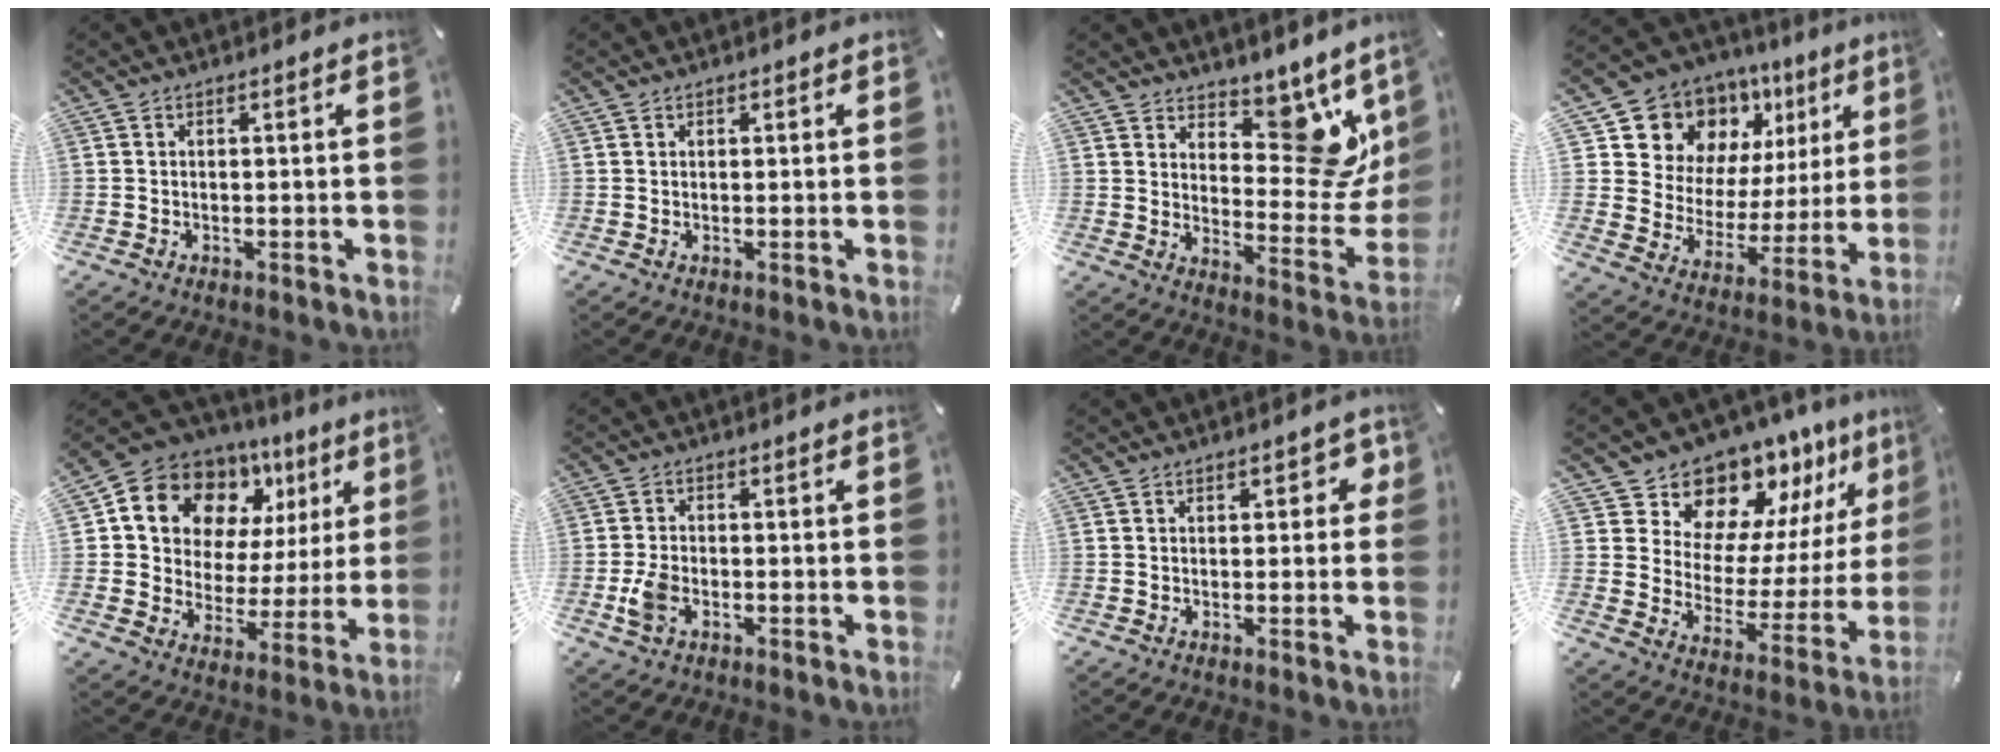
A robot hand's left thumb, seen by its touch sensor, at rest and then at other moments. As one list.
[{"total": 0.6, "force": [0.2, 0.6, 0.0], "torque": [0.002, 0.004, 0.004]}, {"total": 13.9, "force": [8.7, 7.9, 7.4], "torque": [-0.066, -0.086, 0.152]}, {"total": 14.1, "force": [9.4, 9.9, 3.3], "torque": [-0.063, -0.085, 0.173]}, {"total": 12.9, "force": [7.2, 9.8, 4.2], "torque": [-0.080, -0.054, 0.134]}, {"total": 5.2, "force": [-1.5, 3.5, 3.6], "torque": [-0.085, 0.000, -0.030]}, {"total": 2.7, "force": [0.9, 1.7, 1.9], "torque": [-0.016, 0.000, 0.007]}, {"total": 13.9, "force": [12.7, 5.6, 0.2], "torque": [-0.005, -0.154, 0.221]}]